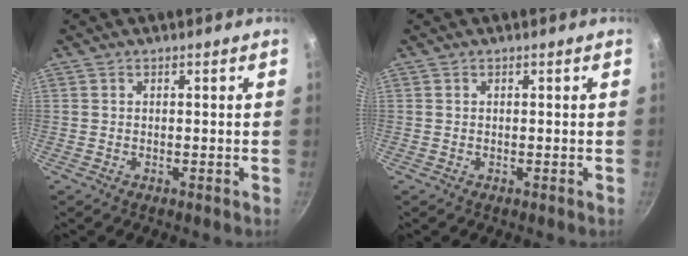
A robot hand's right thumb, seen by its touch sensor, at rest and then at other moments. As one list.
[{"total": 0.0}]